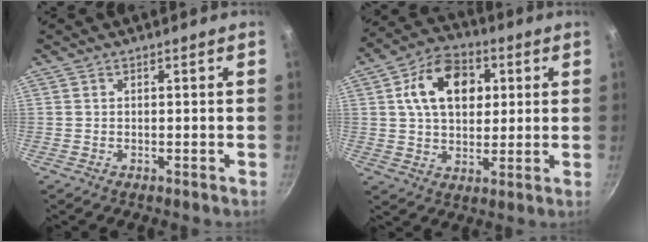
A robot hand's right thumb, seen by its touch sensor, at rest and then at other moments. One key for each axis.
{"total": 14.4, "fx": 3.7, "fy": 9.9, "fz": 9.7, "tx": -0.128, "ty": 0.006, "tz": 0.051}